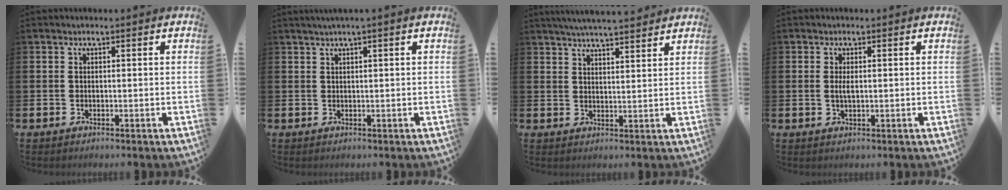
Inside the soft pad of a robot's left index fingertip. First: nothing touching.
{"total": 1.4, "force": [1.0, -0.2, 0.9], "torque": [-0.018, 0.001, 0.018]}
{"total": 4.9, "force": [4.8, -0.1, 1.0], "torque": [-0.025, -0.022, 0.086]}
{"total": 1.7, "force": [0.1, 0.6, 1.6], "torque": [-0.028, 0.003, -0.001]}